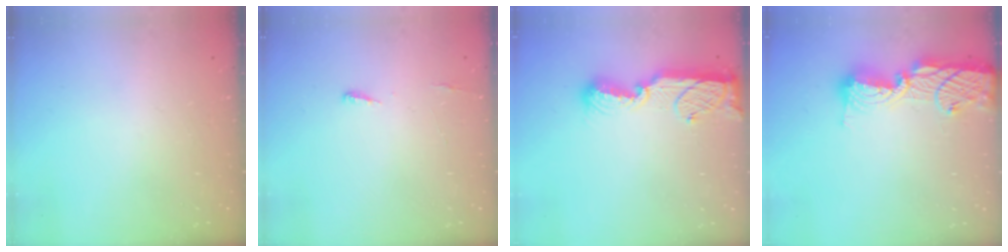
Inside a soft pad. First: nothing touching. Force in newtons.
{"total": 3.7, "press": 3.5, "slide": 1.2}
{"total": 11.5, "press": 11.4, "slide": 1.2}
{"total": 16.6, "press": 16.1, "slide": 4.0}